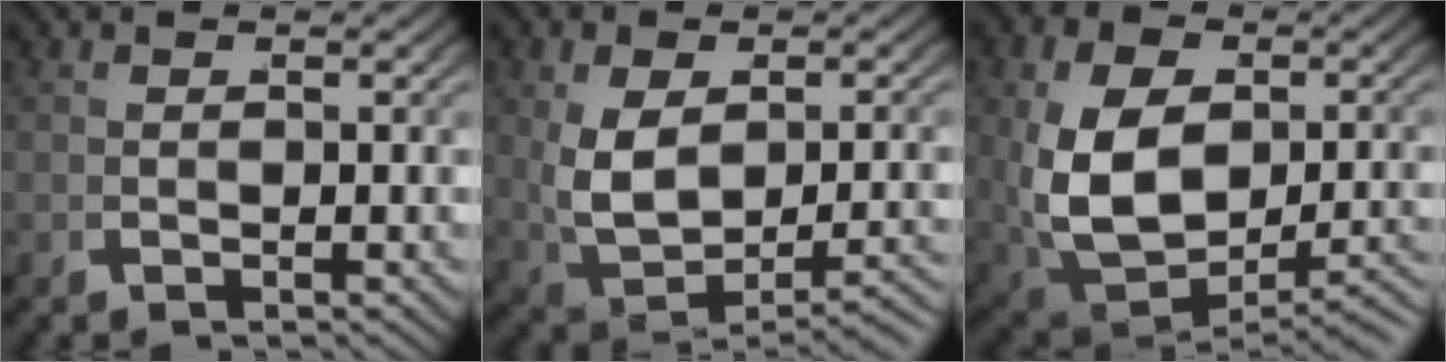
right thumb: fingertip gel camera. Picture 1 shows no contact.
{"total": 6.0, "force": [-1.0, 3.6, 4.7], "torque": [-0.114, -0.020, 0.009]}
{"total": 10.6, "force": [-1.1, 7.2, 7.6], "torque": [-0.175, -0.042, 0.014]}